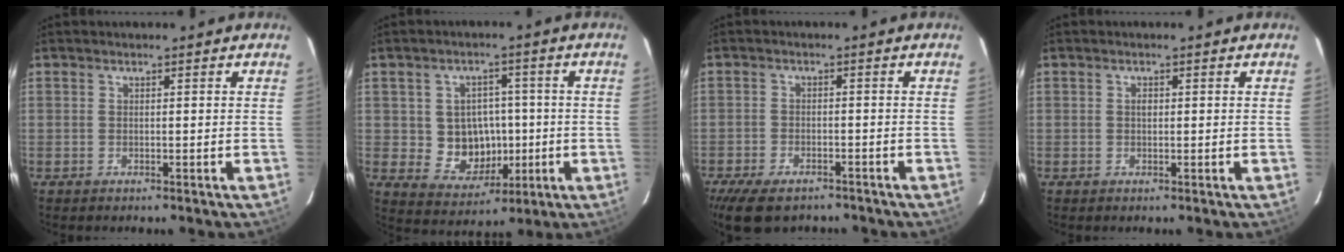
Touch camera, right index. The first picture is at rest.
{"total": 8.9, "force": [-0.7, 8.1, 3.7], "torque": [-0.080, 0.010, 0.008]}
{"total": 9.8, "force": [-7.3, 4.6, 4.6], "torque": [-0.115, -0.016, -0.121]}
{"total": 0.8, "force": [0.1, 0.6, 0.5], "torque": [-0.008, 0.004, 0.001]}